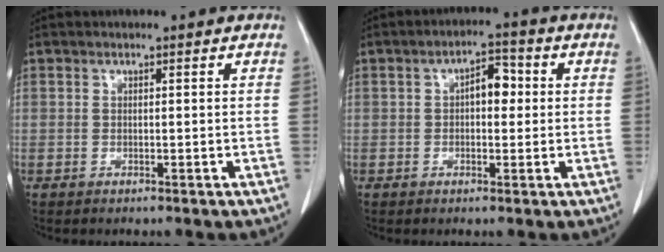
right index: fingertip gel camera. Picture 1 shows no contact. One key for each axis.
{"total": 4.5, "fx": 0.5, "fy": 2.3, "fz": 3.9, "tx": -0.058, "ty": 0.018, "tz": 0.005}